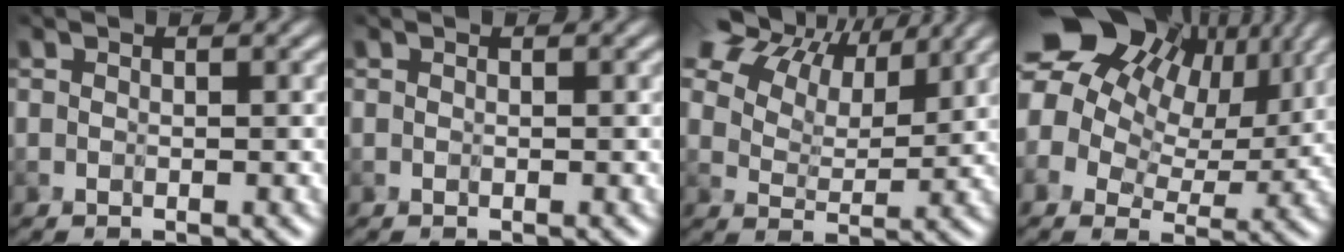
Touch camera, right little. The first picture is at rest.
{"total": 0.0}
{"total": 13.5, "force": [9.0, 7.4, 6.9], "torque": [-0.145, 0.024, 0.163]}
{"total": 16.4, "force": [7.4, 11.3, 9.3], "torque": [-0.202, 0.047, 0.124]}